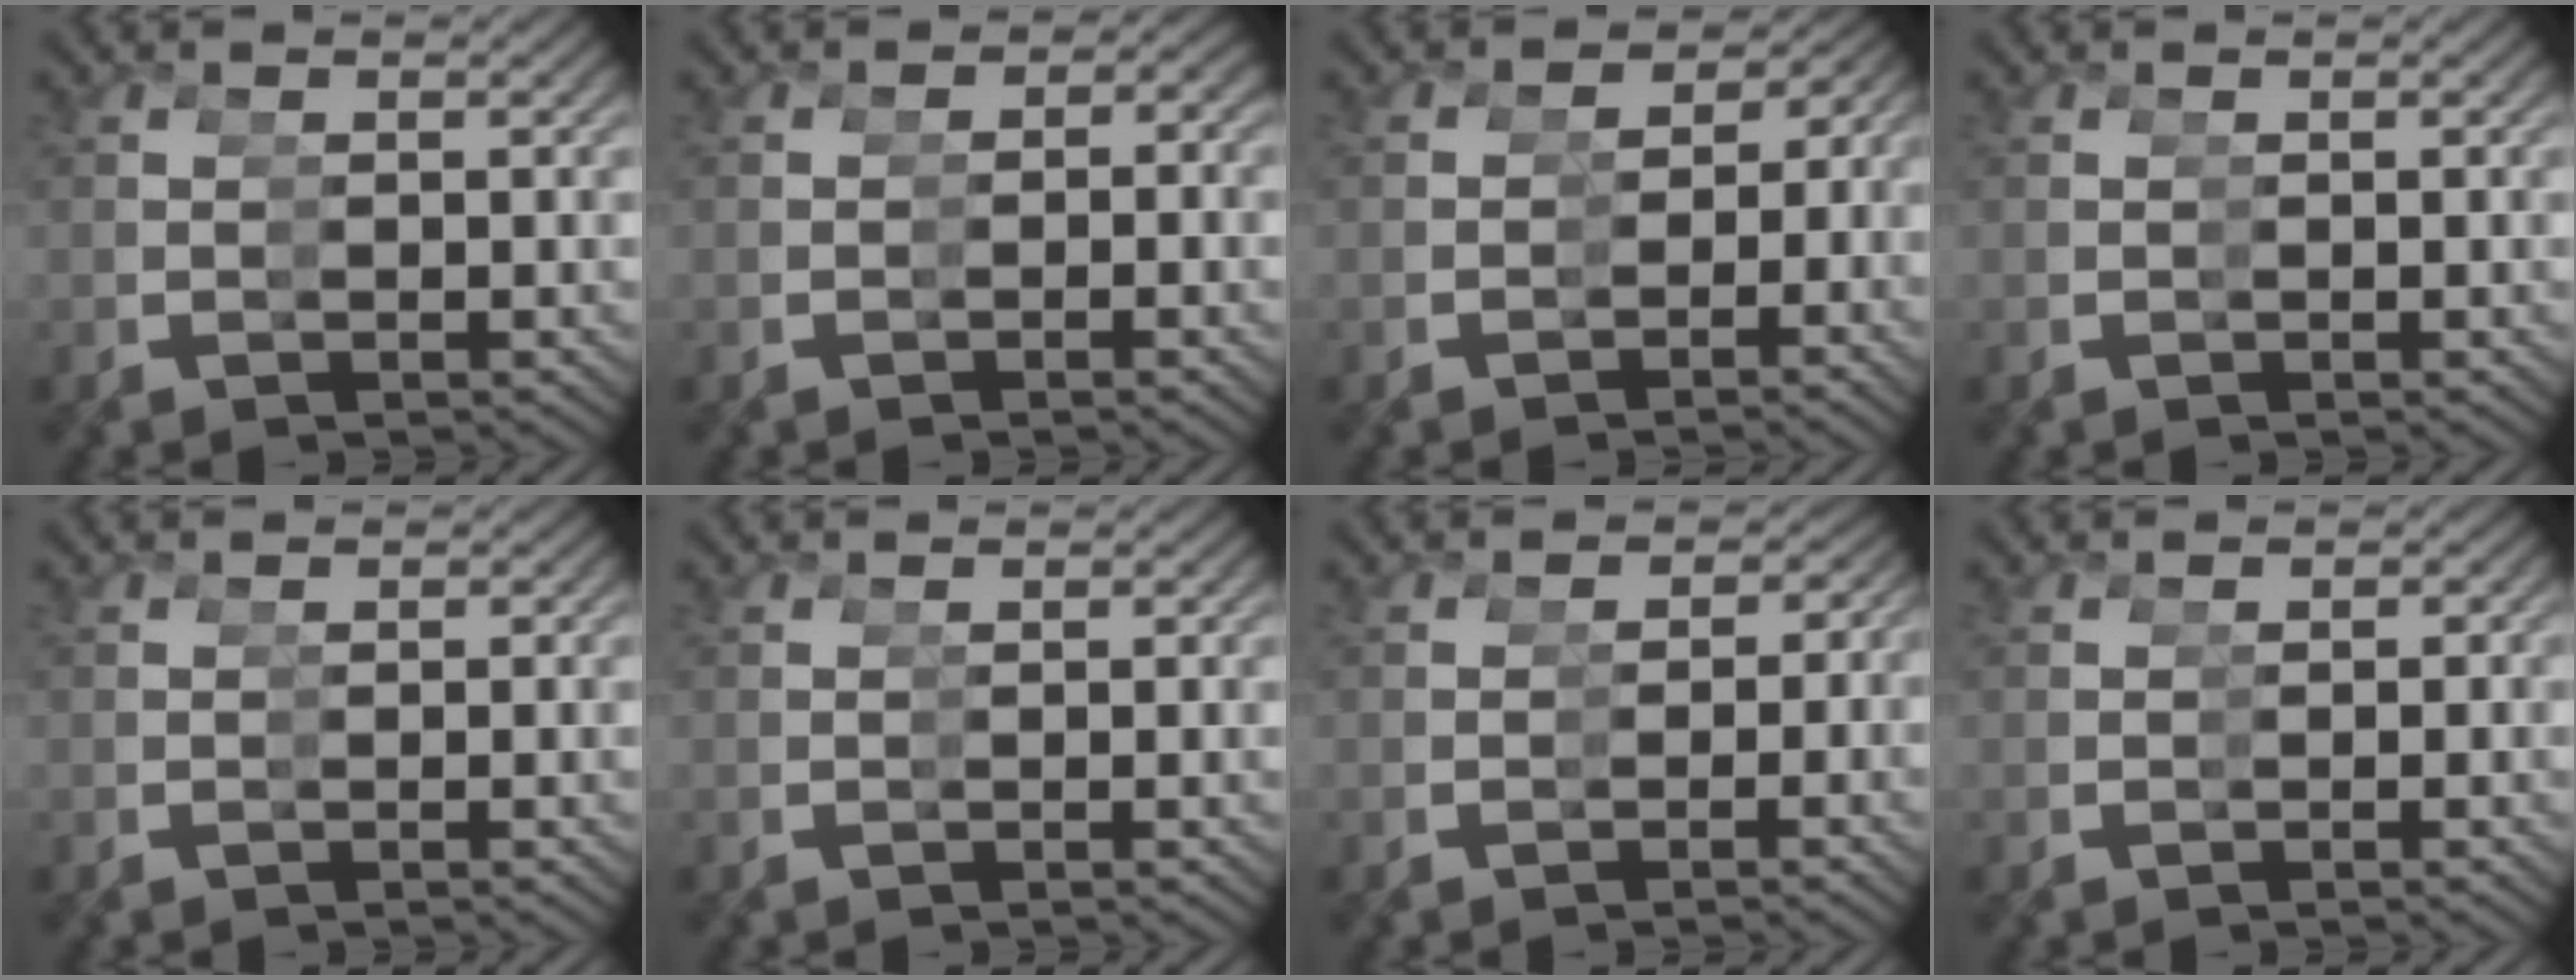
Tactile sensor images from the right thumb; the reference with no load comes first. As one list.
[{"total": 1.9, "force": [-0.6, 1.8, 0.4], "torque": [-0.011, -0.002, -0.009]}, {"total": 5.2, "force": [-0.7, 4.6, 2.4], "torque": [-0.029, 0.006, -0.016]}, {"total": 0.0}, {"total": 0.8, "force": [-0.3, 0.7, -0.3], "torque": [0.002, -0.003, -0.004]}, {"total": 0.6, "force": [-0.2, 0.4, -0.4], "torque": [0.005, -0.003, -0.002]}, {"total": 4.2, "force": [-0.5, 3.9, 1.5], "torque": [-0.019, 0.000, -0.012]}, {"total": 1.2, "force": [-0.4, 1.0, -0.4], "torque": [0.002, -0.004, -0.005]}]